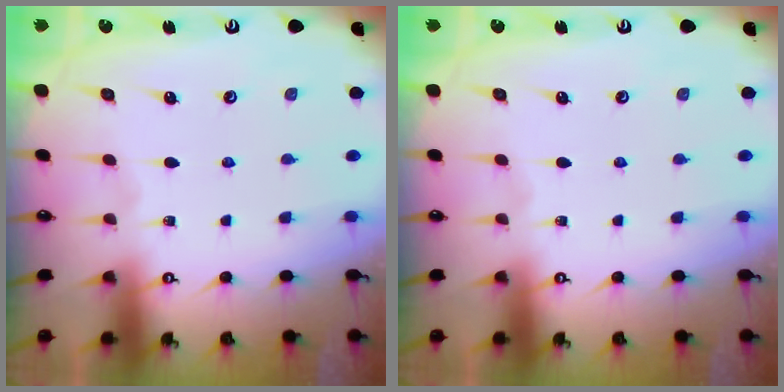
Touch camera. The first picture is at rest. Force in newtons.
{"total": 0.0}